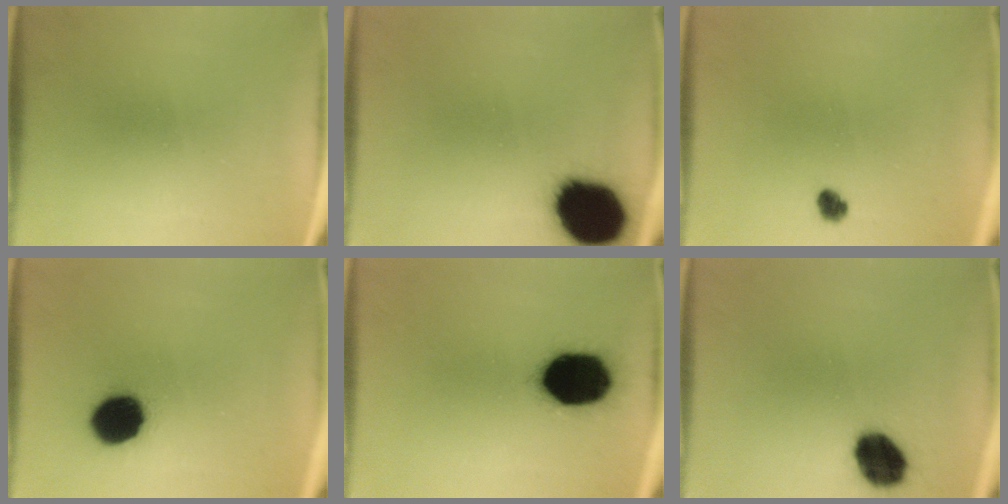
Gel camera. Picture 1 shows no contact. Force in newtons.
{"total": 18.7}
{"total": 2.2}
{"total": 13.1}
{"total": 19.1}
{"total": 9.9}